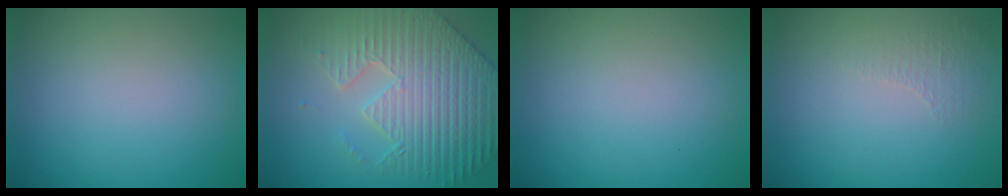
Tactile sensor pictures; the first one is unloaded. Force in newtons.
{"total": 7.6, "press": 6.1, "slide": 4.5}
{"total": 0.0}
{"total": 0.8, "press": 0.4, "slide": 0.7}